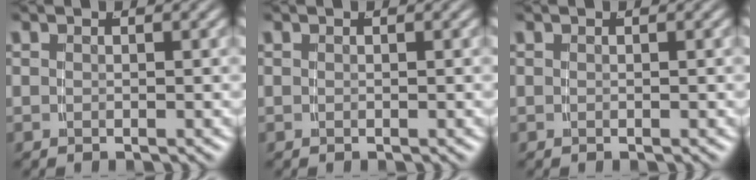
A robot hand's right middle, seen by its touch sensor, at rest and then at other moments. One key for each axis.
{"total": 0.0}
{"total": 0.0}